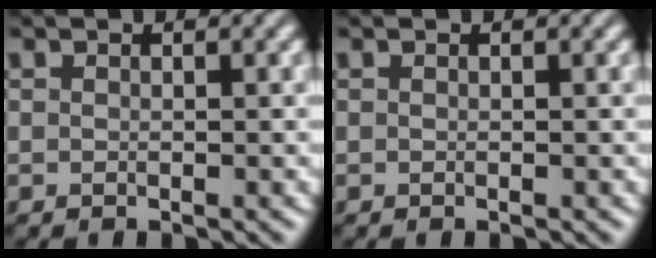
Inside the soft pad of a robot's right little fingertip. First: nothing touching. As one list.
[{"total": 0.0}]